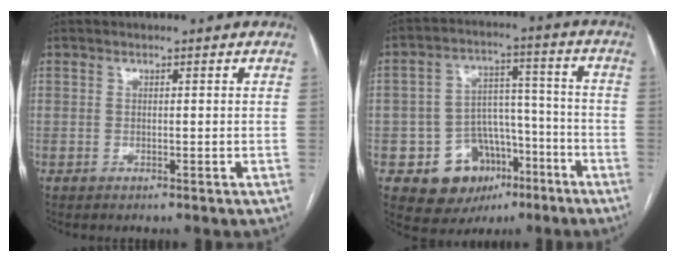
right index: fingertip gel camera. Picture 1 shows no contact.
{"total": 11.7, "force": [-5.7, 8.9, 4.9], "torque": [-0.064, 0.039, -0.074]}